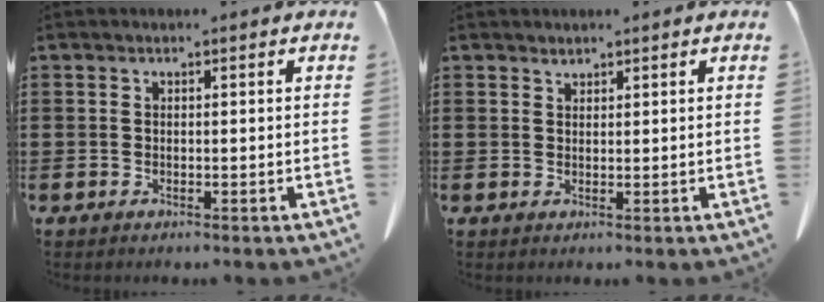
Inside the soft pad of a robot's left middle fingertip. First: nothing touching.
{"total": 1.1, "force": [1.1, 0.2, 0.0], "torque": [-0.003, -0.003, 0.024]}